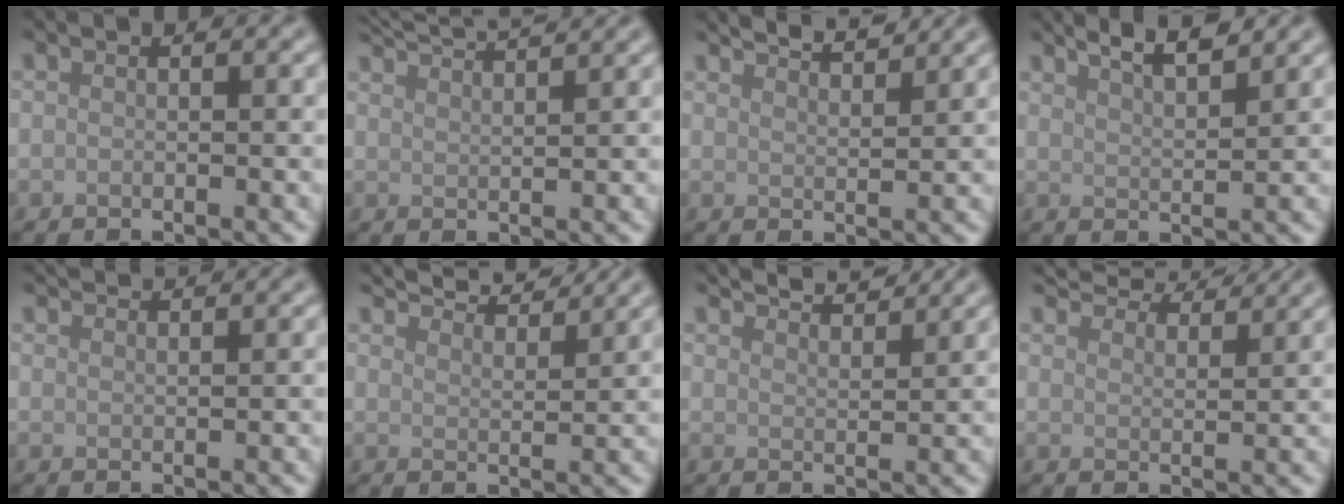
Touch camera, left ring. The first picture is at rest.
{"total": 5.8, "force": [5.1, 0.9, 2.5], "torque": [-0.025, 0.026, 0.056]}
{"total": 4.2, "force": [3.8, 0.7, 1.5], "torque": [-0.011, 0.011, 0.043]}
{"total": 4.7, "force": [3.7, 1.2, 2.7], "torque": [-0.019, 0.023, 0.036]}
{"total": 3.0, "force": [2.7, 0.6, 1.1], "torque": [-0.006, 0.008, 0.027]}
{"total": 5.9, "force": [5.5, 1.0, 2.1], "torque": [-0.030, 0.012, 0.067]}
{"total": 4.7, "force": [4.3, 0.8, 1.7], "torque": [-0.019, 0.012, 0.049]}
{"total": 7.6, "force": [7.0, 1.5, 2.6], "torque": [-0.047, 0.015, 0.081]}